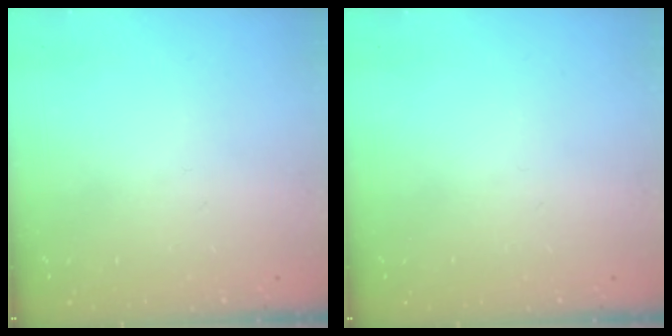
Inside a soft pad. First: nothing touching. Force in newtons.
{"total": 0.0}